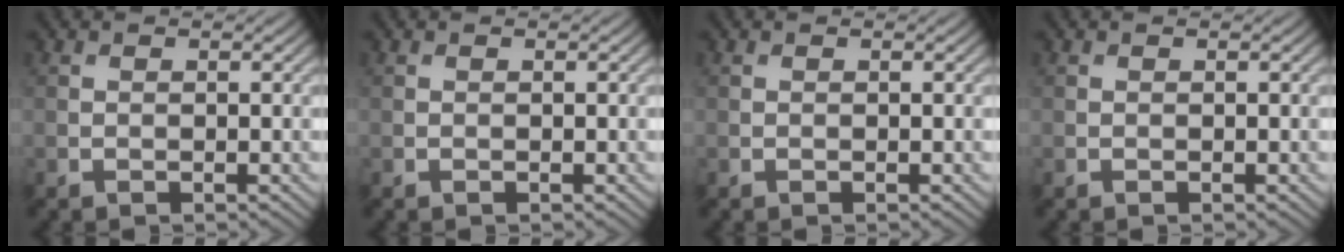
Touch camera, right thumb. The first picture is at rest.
{"total": 0.0}
{"total": 0.0}
{"total": 0.0}